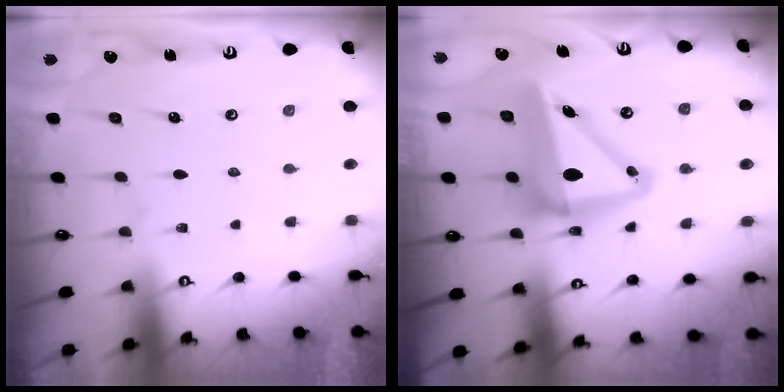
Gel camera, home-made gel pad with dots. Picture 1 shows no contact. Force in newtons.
{"total": 13.6, "press": 13.3, "slide": 2.6}